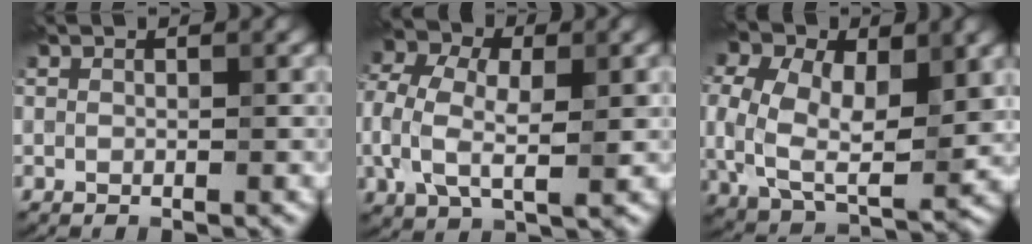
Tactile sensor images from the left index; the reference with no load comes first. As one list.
[{"total": 7.3, "force": [0.1, 4.8, 5.4], "torque": [-0.127, 0.007, -0.005]}, {"total": 12.1, "force": [1.8, 8.1, 8.8], "torque": [-0.189, 0.001, 0.035]}]